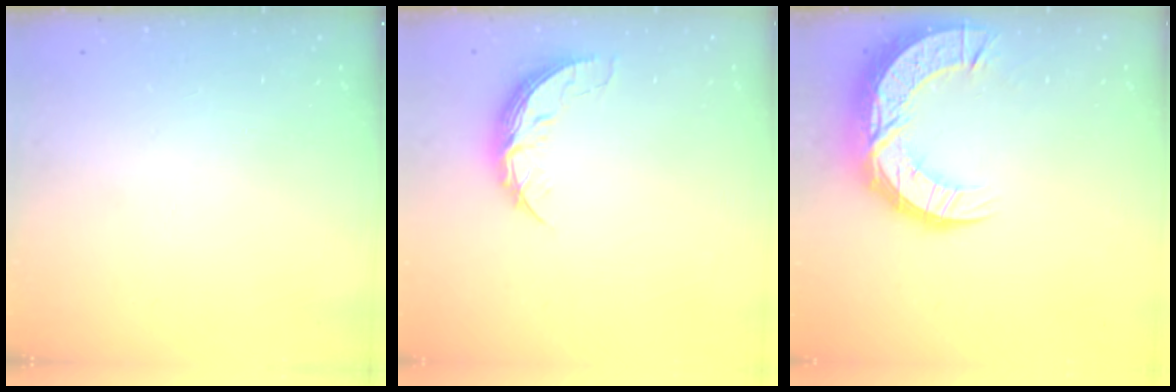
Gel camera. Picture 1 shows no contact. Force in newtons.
{"total": 8.0, "press": 8.0, "slide": 0.6}
{"total": 17.6, "press": 17.6, "slide": 1.4}